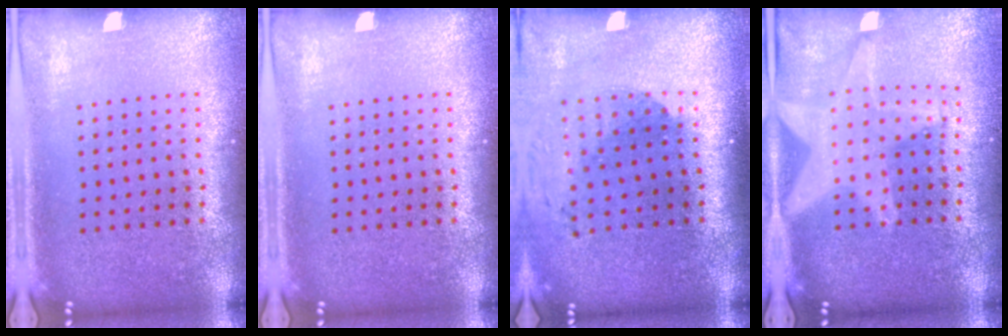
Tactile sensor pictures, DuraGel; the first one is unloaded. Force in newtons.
{"total": 0.0}
{"total": 1.7, "press": 1.3, "slide": 1.1}
{"total": 2.1, "press": 1.7, "slide": 1.2}